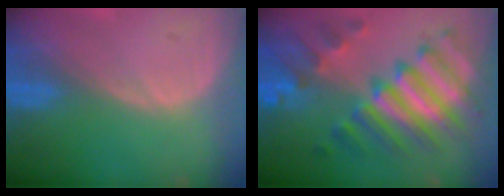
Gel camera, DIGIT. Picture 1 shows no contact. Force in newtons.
{"total": 11.6, "press": 11.6, "slide": 1.2}